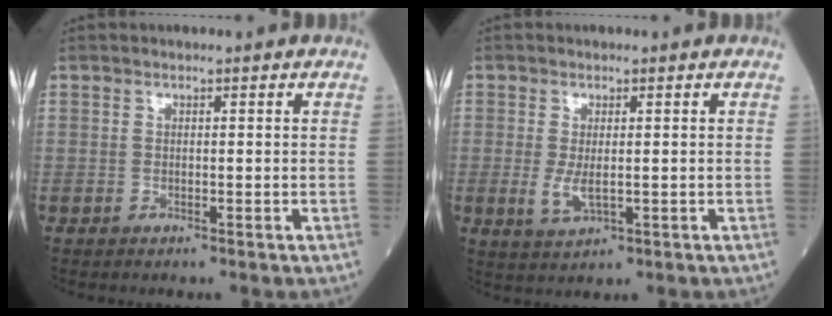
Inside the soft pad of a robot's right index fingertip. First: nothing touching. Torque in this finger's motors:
{"motor_torque": [-0.42, -0.45, -0.23, -0.06]}